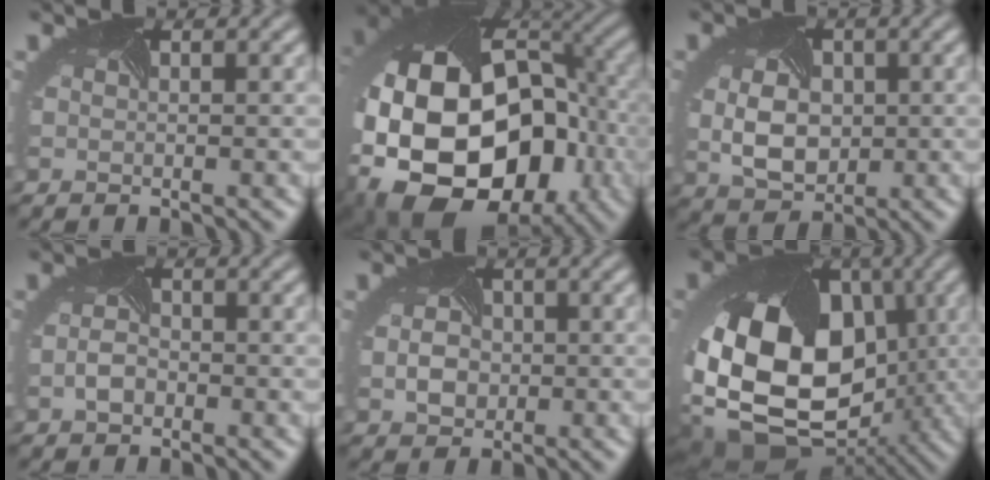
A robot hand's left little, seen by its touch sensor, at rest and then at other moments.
{"total": 22.6, "force": [-4.8, 17.2, 13.9], "torque": [-0.261, -0.046, -0.104]}
{"total": 5.3, "force": [-0.2, 4.0, 3.5], "torque": [-0.071, -0.008, 0.008]}
{"total": 1.7, "force": [-0.9, 1.1, 0.9], "torque": [-0.026, -0.004, -0.019]}
{"total": 3.0, "force": [-0.4, 2.5, 1.7], "torque": [-0.032, -0.004, -0.006]}
{"total": 19.8, "force": [-3.5, 14.1, 13.5], "torque": [-0.262, -0.046, -0.040]}